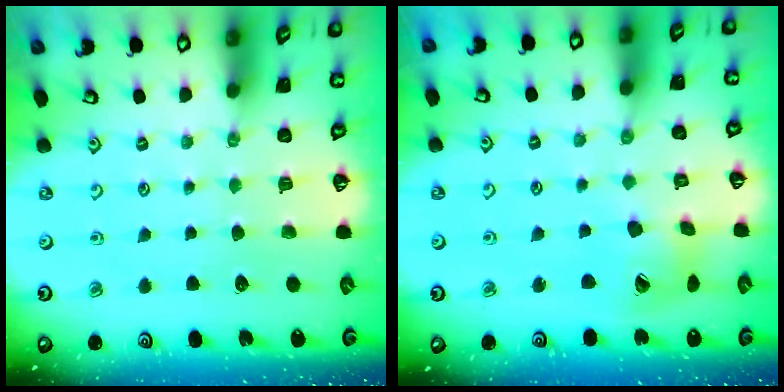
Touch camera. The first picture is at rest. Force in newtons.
{"total": 12.9, "press": 12.8, "slide": 1.7}